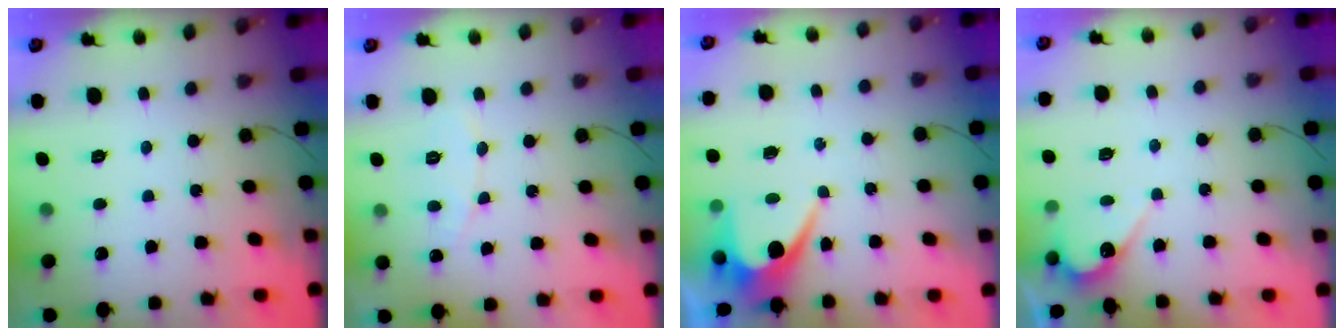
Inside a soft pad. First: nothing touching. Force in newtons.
{"total": 5.2, "press": 5.2, "slide": 0.4}
{"total": 6.8, "press": 6.8, "slide": 0.6}
{"total": 5.0, "press": 5.0, "slide": 0.2}